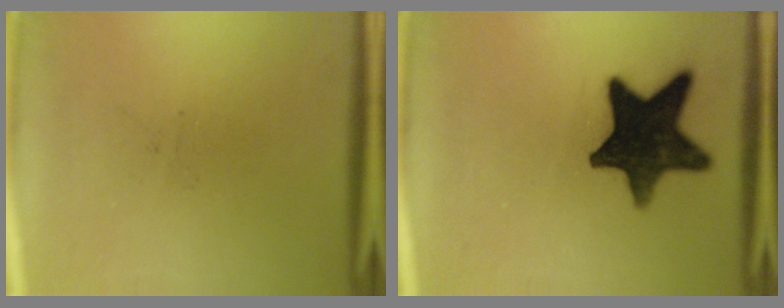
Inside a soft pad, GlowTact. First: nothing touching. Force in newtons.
{"total": 15.3}